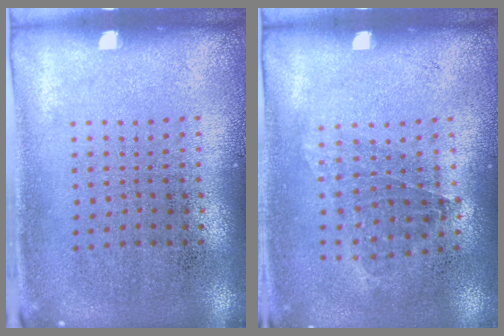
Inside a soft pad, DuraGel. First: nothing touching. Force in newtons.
{"total": 1.0, "press": 0.8, "slide": 0.6}